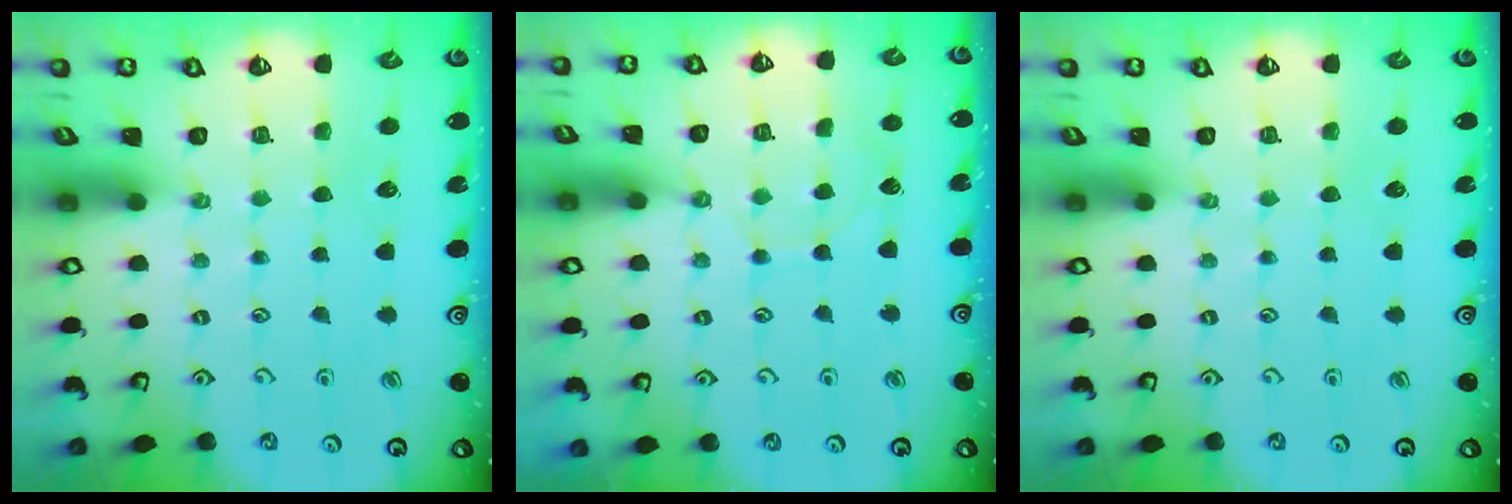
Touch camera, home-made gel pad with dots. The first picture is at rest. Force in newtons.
{"total": 4.3, "press": 4.3, "slide": 0.1}
{"total": 0.0}